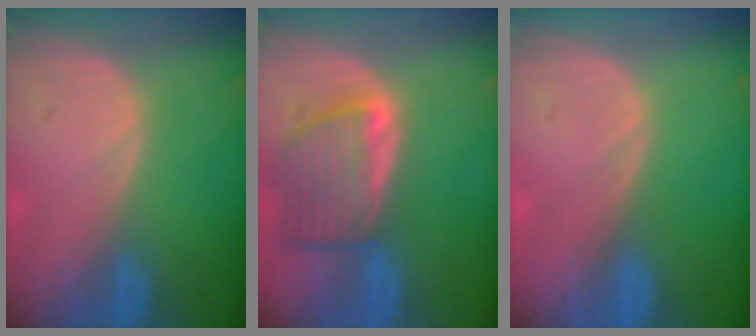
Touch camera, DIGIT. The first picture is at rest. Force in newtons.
{"total": 7.7, "press": 7.0, "slide": 3.2}
{"total": 0.0}